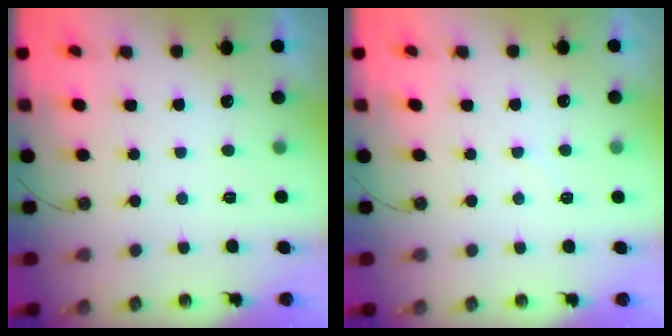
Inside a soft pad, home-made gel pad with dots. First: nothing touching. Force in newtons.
{"total": 5.4, "press": 5.4, "slide": 0.4}